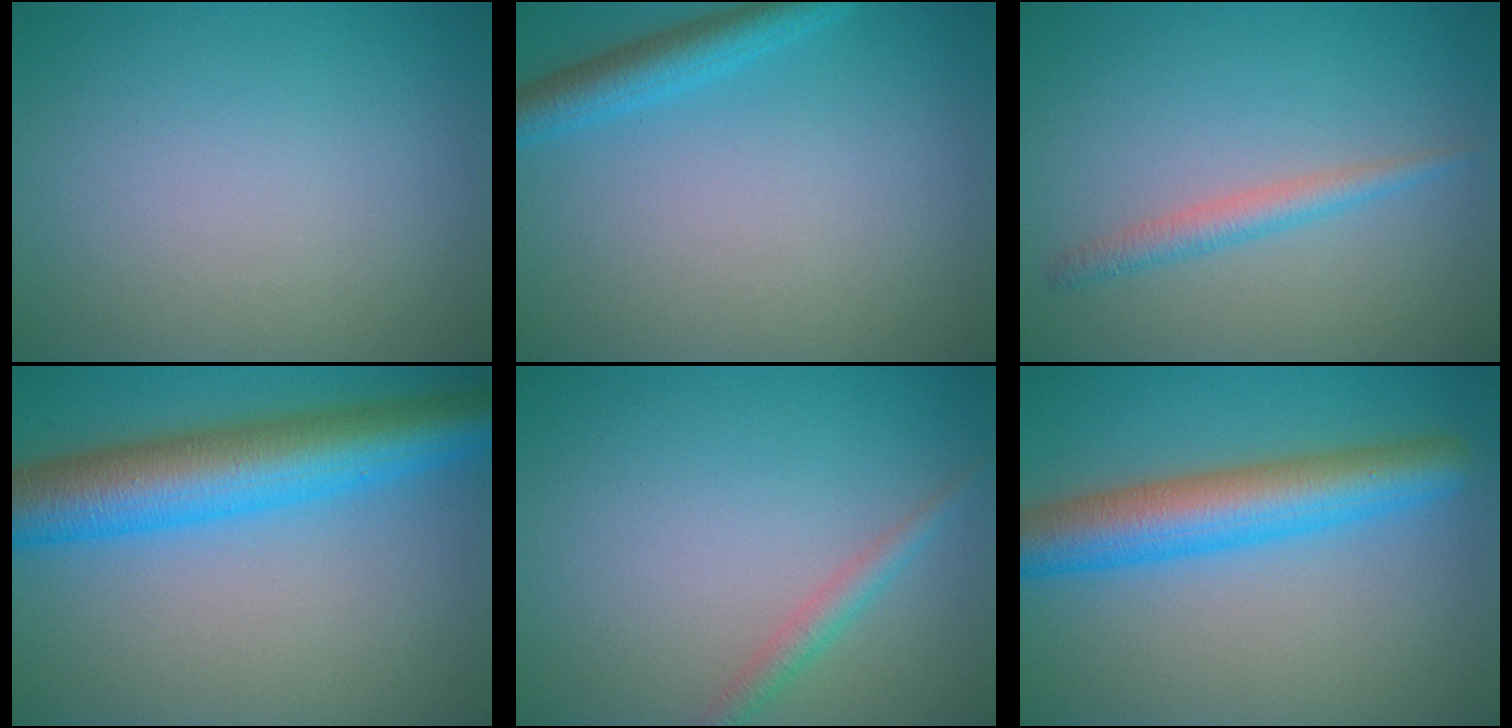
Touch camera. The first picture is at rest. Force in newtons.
{"total": 3.1, "press": 3.1, "slide": 0.2}
{"total": 2.0, "press": 2.0, "slide": 0.1}
{"total": 9.5, "press": 9.5, "slide": 0.2}
{"total": 1.8, "press": 1.8, "slide": 0.0}
{"total": 7.0, "press": 7.0, "slide": 0.2}